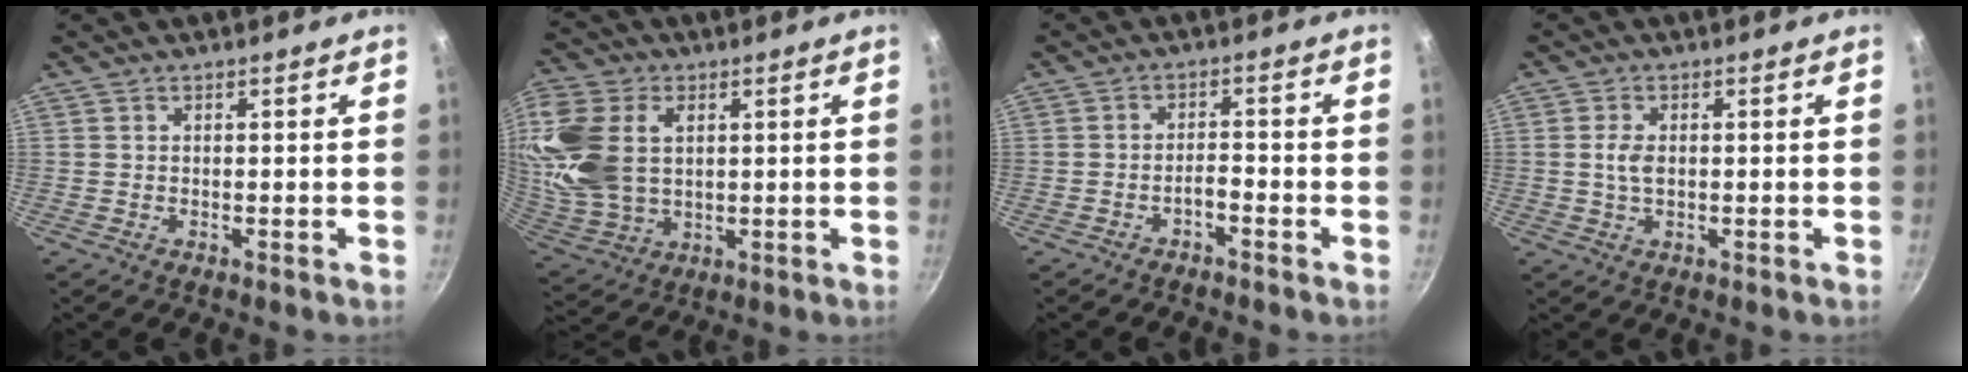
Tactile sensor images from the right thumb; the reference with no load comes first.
{"total": 17.7, "force": [3.8, 12.0, 12.4], "torque": [-0.256, -0.013, 0.083]}
{"total": 2.4, "force": [-1.8, 0.7, 1.5], "torque": [-0.022, 0.023, -0.031]}
{"total": 3.3, "force": [0.2, 2.0, 2.7], "torque": [-0.046, 0.002, 0.002]}